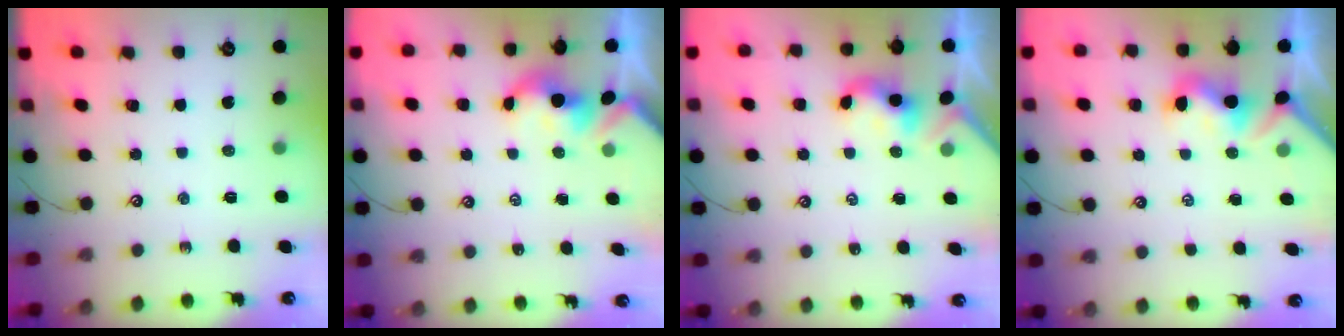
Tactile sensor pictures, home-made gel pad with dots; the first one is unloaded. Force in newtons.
{"total": 1.7, "press": 1.7, "slide": 0.2}
{"total": 2.4, "press": 2.4, "slide": 0.2}
{"total": 1.0, "press": 0.7, "slide": 0.6}